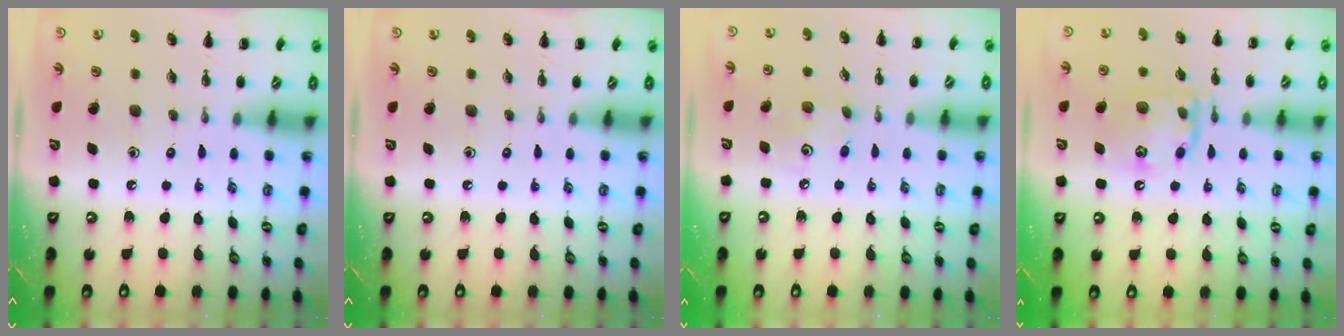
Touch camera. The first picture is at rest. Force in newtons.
{"total": 0.0}
{"total": 4.6, "press": 4.4, "slide": 1.1}
{"total": 14.2, "press": 14.0, "slide": 1.9}